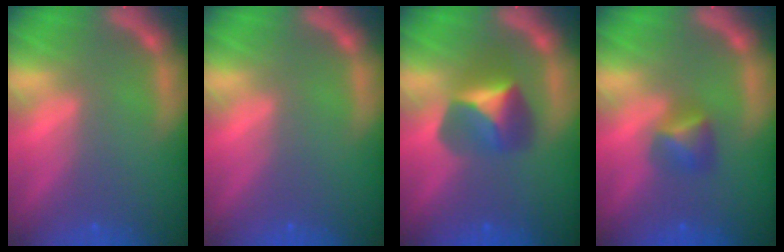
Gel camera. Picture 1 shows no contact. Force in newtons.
{"total": 0.0}
{"total": 4.4}
{"total": 2.4}